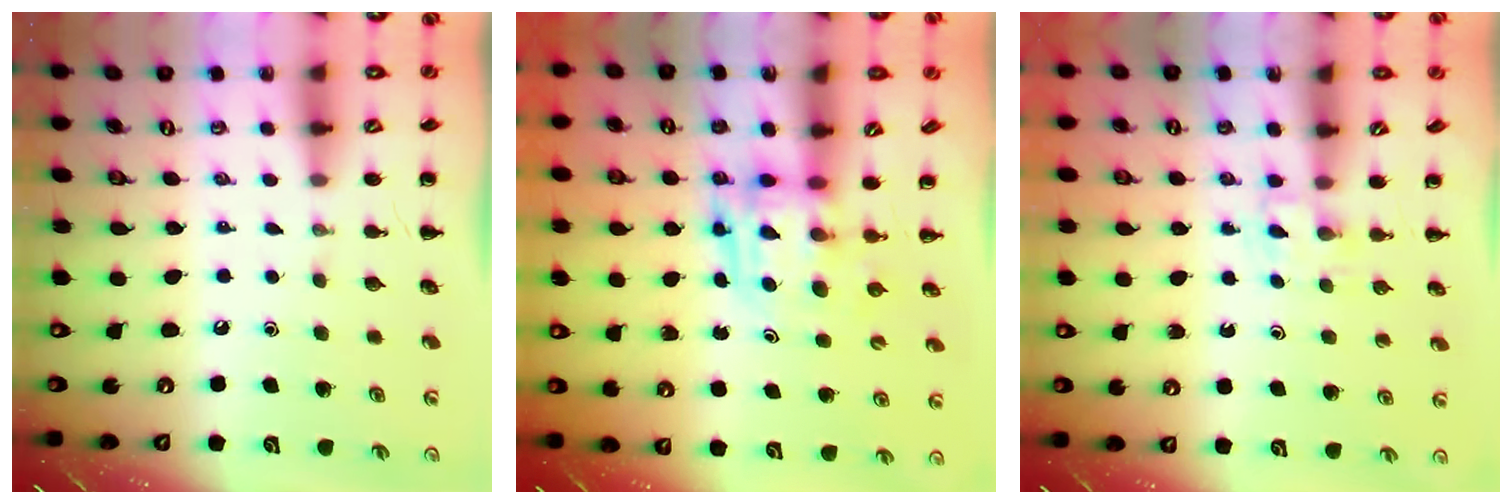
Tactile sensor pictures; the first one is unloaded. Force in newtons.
{"total": 3.8, "press": 3.7, "slide": 0.7}
{"total": 2.6, "press": 2.4, "slide": 1.0}